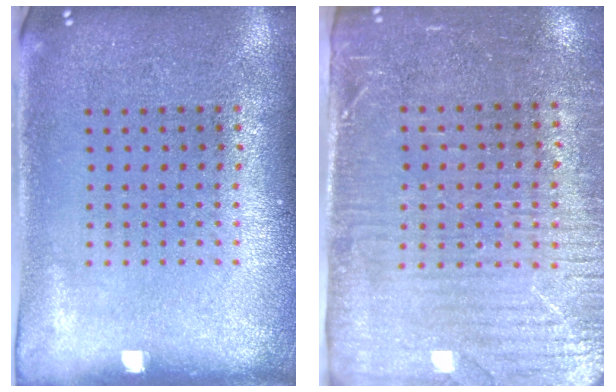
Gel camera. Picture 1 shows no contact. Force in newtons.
{"total": 3.5, "press": 3.2, "slide": 1.5}